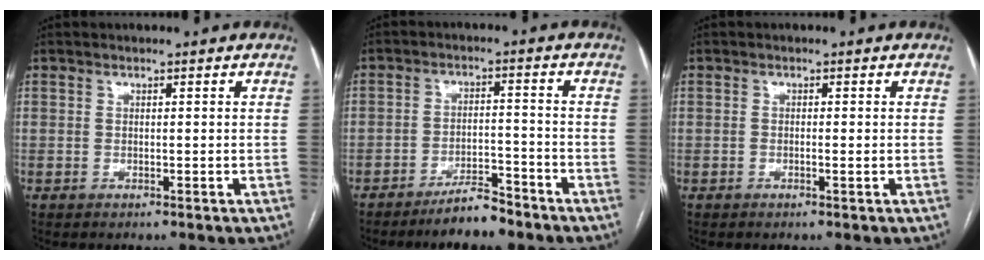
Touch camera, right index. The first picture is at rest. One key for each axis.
{"total": 5.9, "fx": -5.1, "fy": 1.2, "fz": 2.7, "tx": -0.044, "ty": -0.002, "tz": -0.090}
{"total": 0.7, "fx": -0.1, "fy": 0.0, "fz": 0.7, "tx": -0.011, "ty": 0.003, "tz": -0.001}